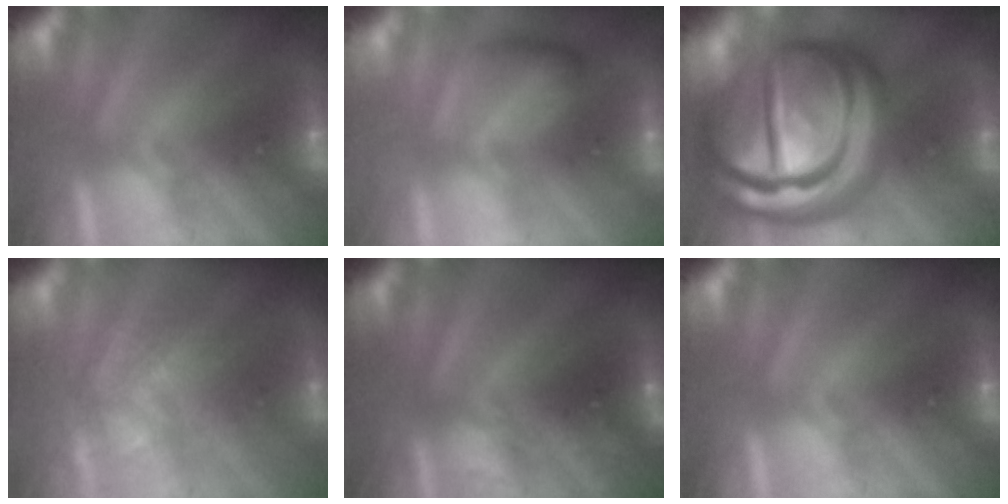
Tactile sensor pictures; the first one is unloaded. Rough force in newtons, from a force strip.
{"total": 2.4}
{"total": 7.4}
{"total": 2.8}
{"total": 2.9}
{"total": 0.0}